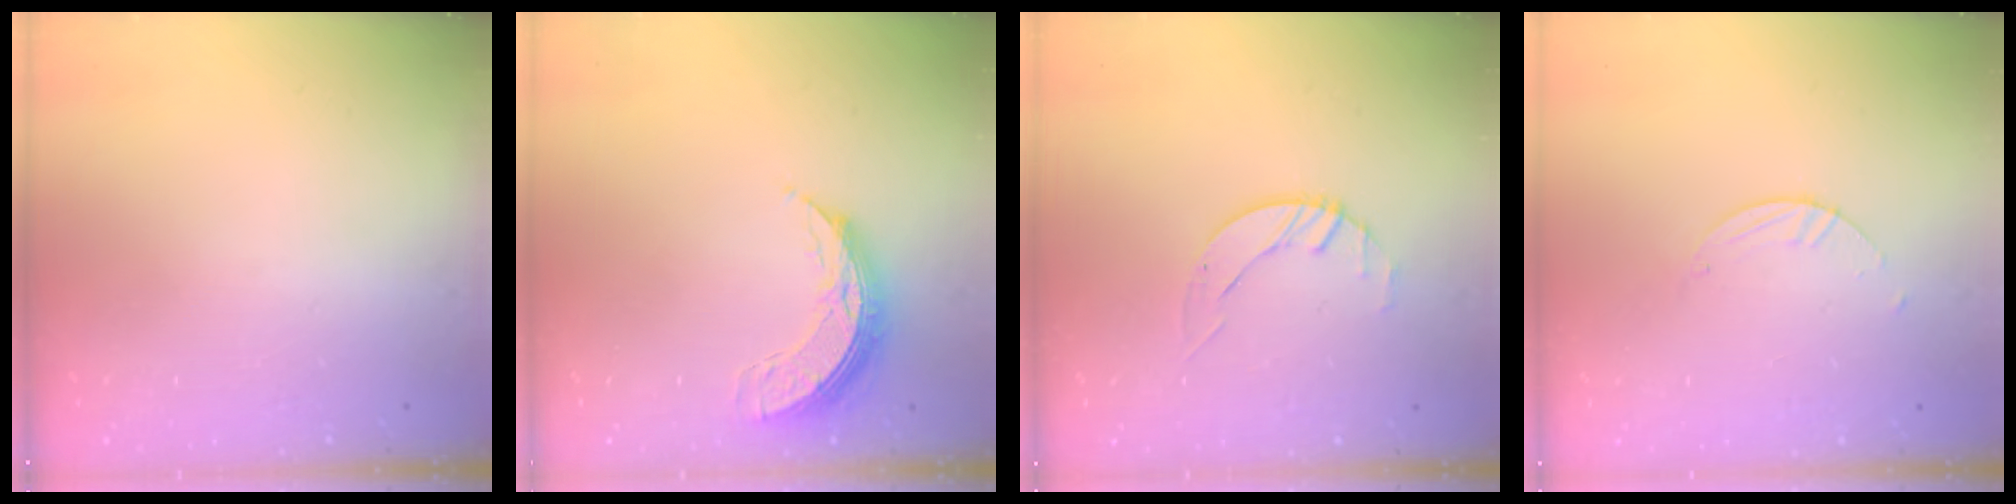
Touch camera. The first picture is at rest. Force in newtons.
{"total": 7.9, "press": 7.8, "slide": 0.8}
{"total": 2.0, "press": 2.0, "slide": 0.3}
{"total": 1.8, "press": 1.8, "slide": 0.1}